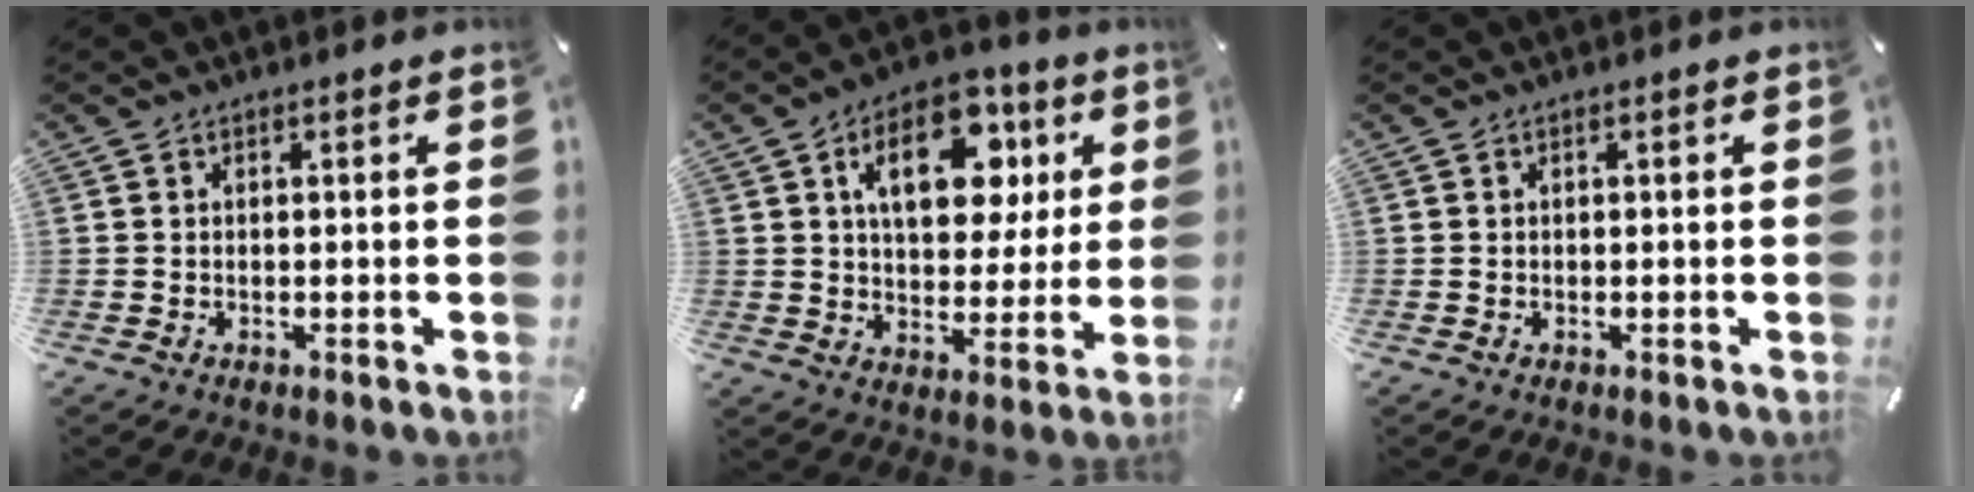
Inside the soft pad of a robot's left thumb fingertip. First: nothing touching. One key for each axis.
{"total": 16.7, "fx": 5.8, "fy": 10.6, "fz": 11.5, "tx": -0.169, "ty": -0.002, "tz": 0.100}
{"total": 0.0}